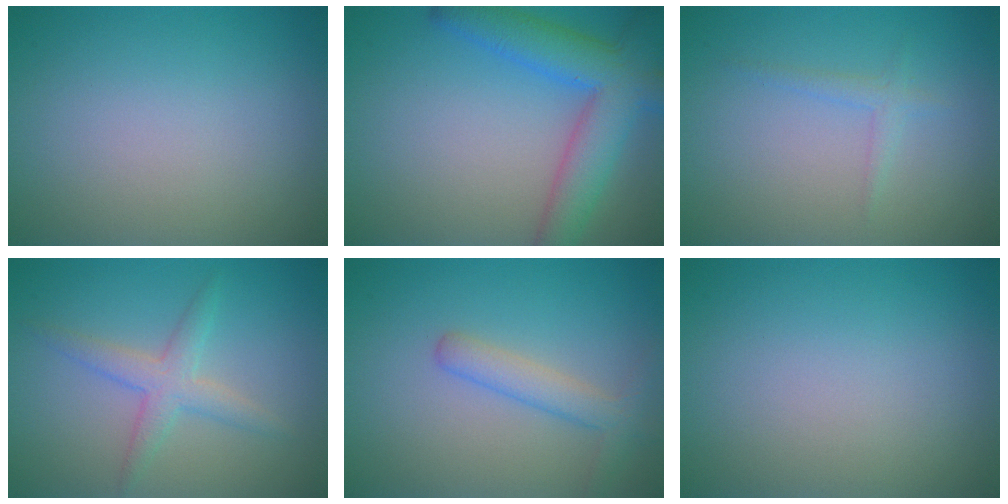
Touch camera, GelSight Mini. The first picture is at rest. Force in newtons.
{"total": 6.9, "press": 6.9, "slide": 0.4}
{"total": 1.2, "press": 1.2, "slide": 0.1}
{"total": 2.7, "press": 2.7, "slide": 0.1}
{"total": 2.6, "press": 2.6, "slide": 0.1}
{"total": 0.0}